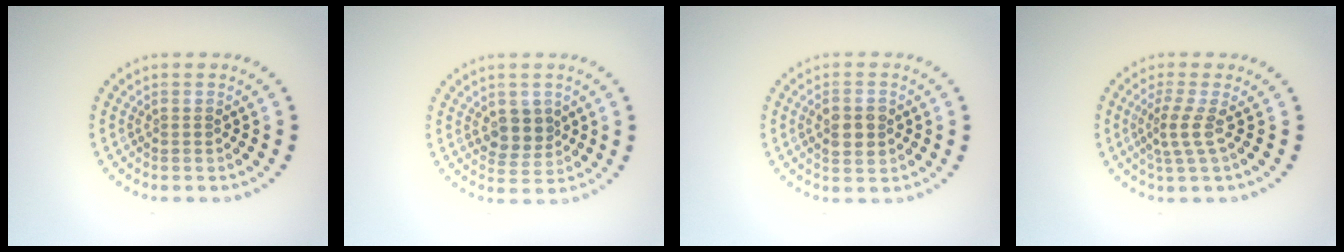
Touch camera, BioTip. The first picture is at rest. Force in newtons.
{"total": 2.6, "press": 2.4, "slide": 1.1}
{"total": 2.9, "press": 2.9, "slide": 0.2}
{"total": 2.4, "press": 1.6, "slide": 1.8}